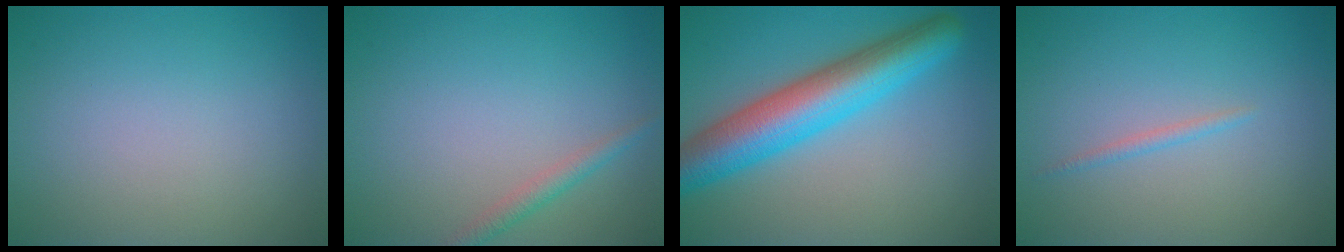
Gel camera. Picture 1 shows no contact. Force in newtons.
{"total": 1.5, "press": 1.5, "slide": 0.0}
{"total": 8.2, "press": 8.2, "slide": 0.3}
{"total": 0.8, "press": 0.8, "slide": 0.0}